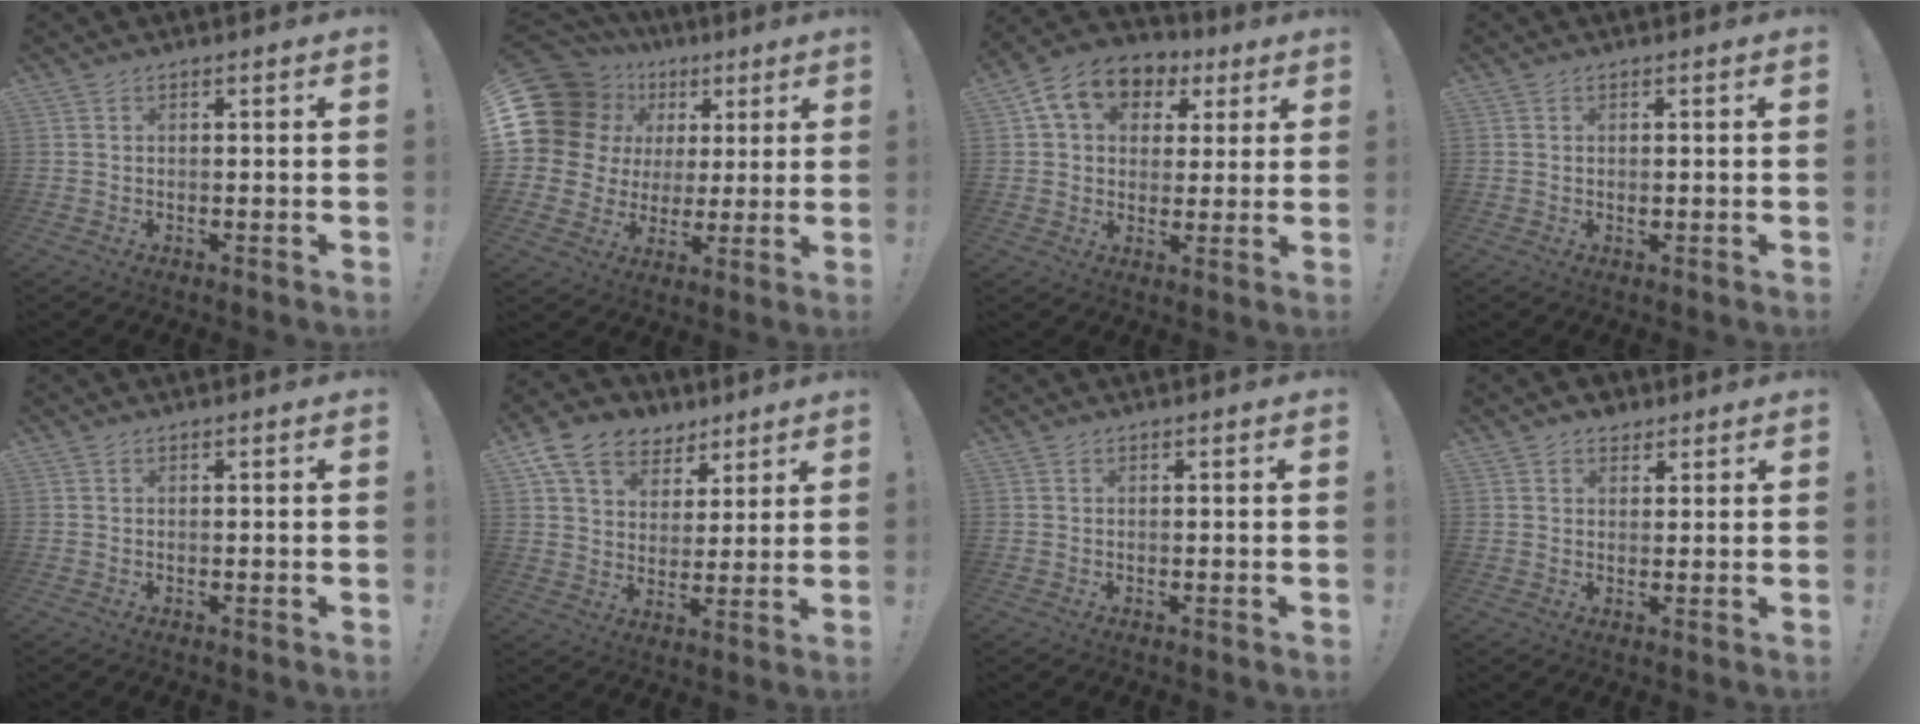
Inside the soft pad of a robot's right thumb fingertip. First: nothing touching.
{"total": 15.9, "force": [5.2, 13.5, 6.7], "torque": [-0.116, -0.030, 0.123]}
{"total": 12.8, "force": [5.5, 9.5, 6.6], "torque": [-0.102, -0.015, 0.106]}
{"total": 0.6, "force": [0.0, 0.4, 0.4], "torque": [-0.004, -0.001, 0.000]}
{"total": 0.0}
{"total": 13.1, "force": [7.8, 9.4, 4.9], "torque": [-0.079, -0.040, 0.154]}
{"total": 0.0}
{"total": 3.8, "force": [2.6, 2.7, 0.7], "torque": [0.003, -0.015, 0.045]}